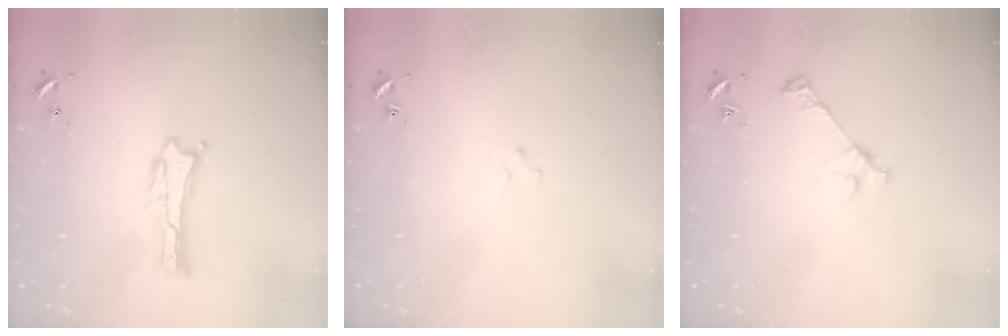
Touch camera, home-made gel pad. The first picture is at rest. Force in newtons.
{"total": 1.5, "press": 1.5, "slide": 0.2}
{"total": 3.6, "press": 3.6, "slide": 0.4}